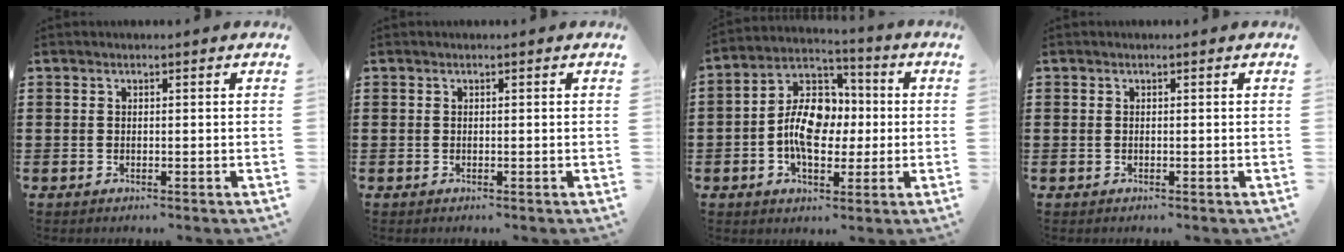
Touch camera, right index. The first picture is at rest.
{"total": 0.0}
{"total": 10.5, "force": [-0.8, 6.8, 7.9], "torque": [-0.161, 0.009, -0.022]}
{"total": 0.0}